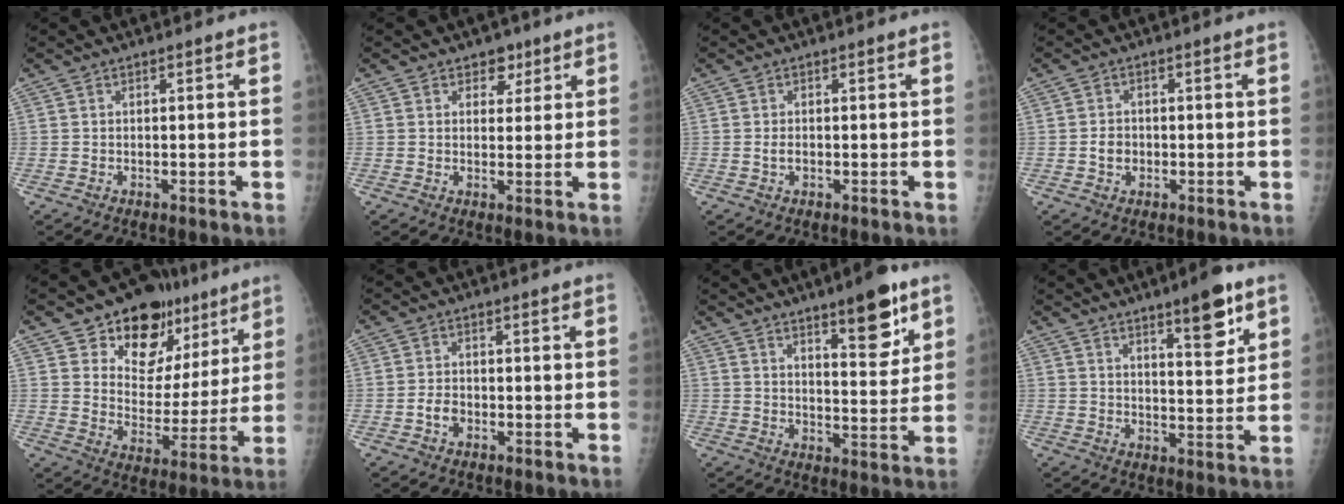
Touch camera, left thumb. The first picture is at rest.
{"total": 3.7, "force": [2.1, 2.7, 1.4], "torque": [0.008, -0.010, 0.029]}
{"total": 1.4, "force": [-0.2, 0.9, 1.0], "torque": [-0.017, 0.001, -0.003]}
{"total": 2.7, "force": [-0.6, 2.3, 1.4], "torque": [-0.014, 0.005, -0.011]}
{"total": 17.1, "force": [10.3, 11.1, 8.1], "torque": [-0.056, -0.042, 0.161]}
{"total": 2.6, "force": [-1.1, 1.9, 1.5], "torque": [-0.020, 0.009, -0.021]}
{"total": 10.9, "force": [6.7, 3.2, 7.9], "torque": [-0.092, -0.043, 0.100]}
{"total": 9.2, "force": [5.7, 2.2, 6.9], "torque": [-0.086, -0.037, 0.084]}